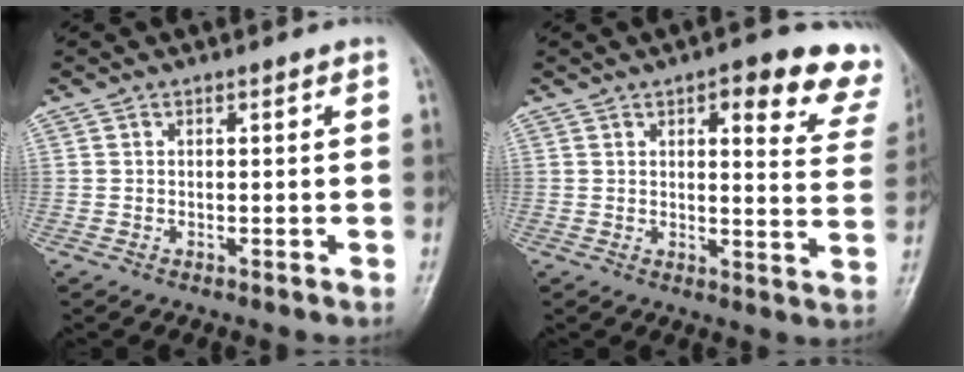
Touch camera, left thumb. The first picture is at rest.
{"total": 14.3, "force": [9.8, 4.9, 9.3], "torque": [-0.061, -0.038, 0.094]}